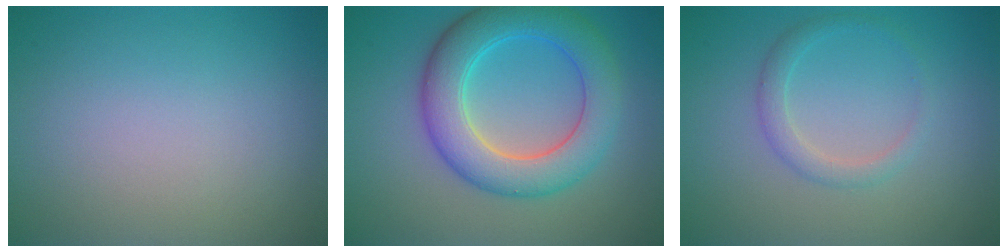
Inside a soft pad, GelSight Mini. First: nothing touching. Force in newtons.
{"total": 7.1, "press": 7.1, "slide": 0.1}
{"total": 1.8, "press": 1.8, "slide": 0.2}